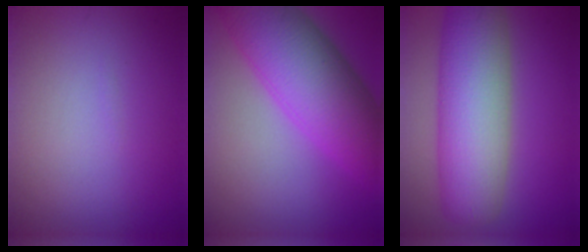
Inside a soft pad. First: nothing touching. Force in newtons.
{"total": 10.3, "press": 10.3, "slide": 0.2}
{"total": 10.2, "press": 10.2, "slide": 0.3}